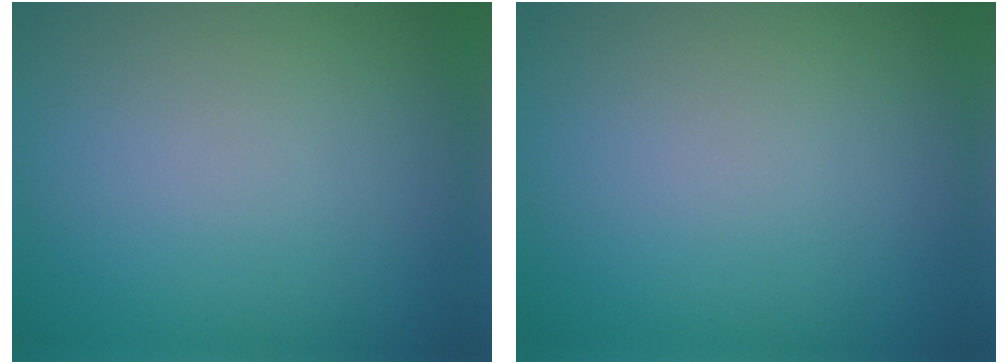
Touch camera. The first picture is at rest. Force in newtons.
{"total": 0.0}